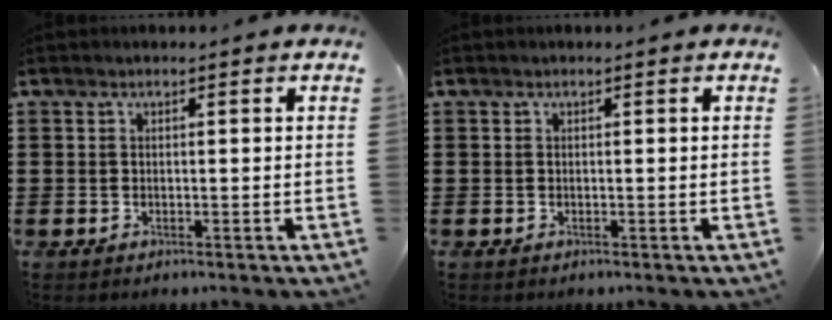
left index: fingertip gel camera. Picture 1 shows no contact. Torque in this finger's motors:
{"motor_torque": [-0.02, 0.01, 0.00, 0.00]}